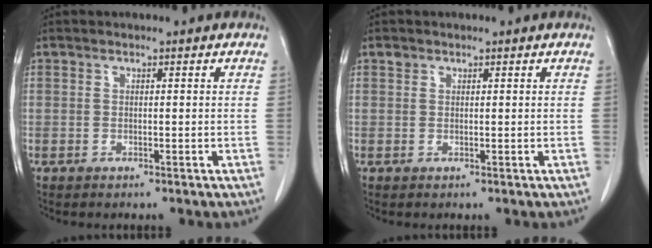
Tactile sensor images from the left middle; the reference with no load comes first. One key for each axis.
{"total": 0.7, "fx": 0.5, "fy": 0.5, "fz": 0.1, "tx": -0.002, "ty": 0.003, "tz": 0.007}